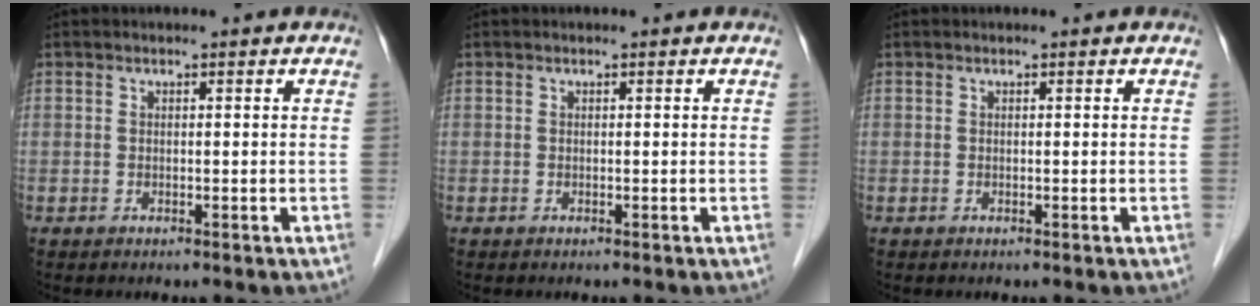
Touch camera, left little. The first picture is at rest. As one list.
[{"total": 0.0}, {"total": 0.0}]